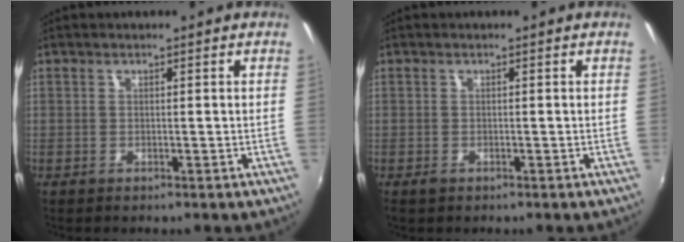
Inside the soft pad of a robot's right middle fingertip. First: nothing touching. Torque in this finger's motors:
{"motor_torque": [0.30, -0.21, 0.00, 0.00]}